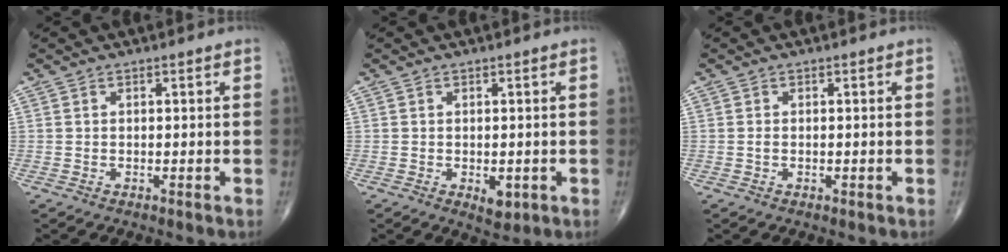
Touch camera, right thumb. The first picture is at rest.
{"total": 3.1, "force": [-0.8, 1.8, 2.4], "torque": [-0.022, -0.004, -0.004]}
{"total": 0.5, "force": [-0.1, 0.3, 0.4], "torque": [-0.011, -0.001, -0.002]}